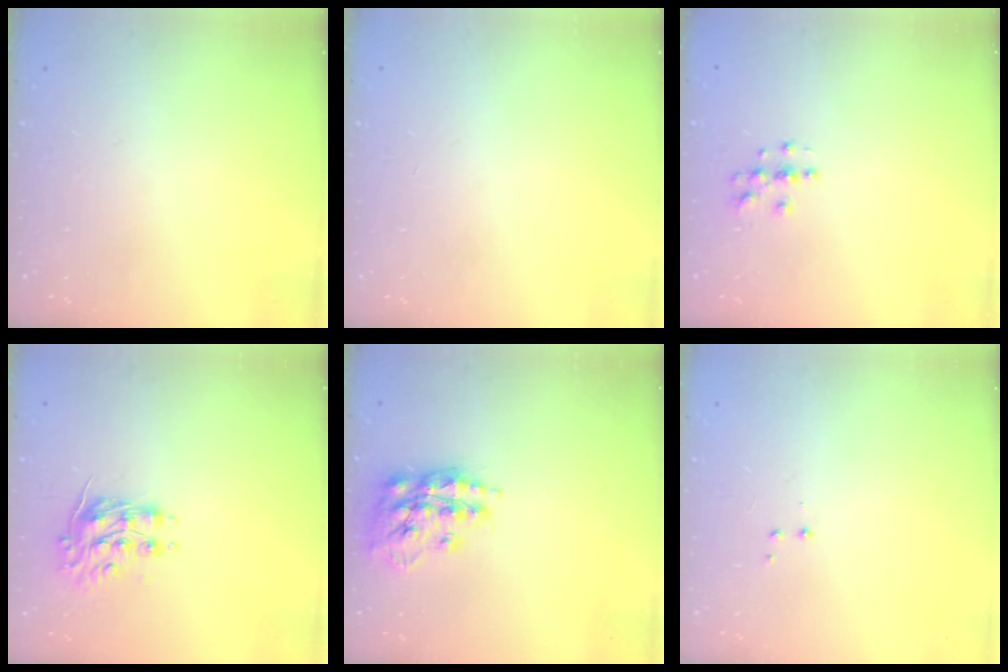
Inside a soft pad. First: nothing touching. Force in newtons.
{"total": 0.0}
{"total": 4.6, "press": 4.6, "slide": 0.3}
{"total": 9.2, "press": 9.2, "slide": 0.4}
{"total": 15.3, "press": 15.2, "slide": 1.4}
{"total": 3.0, "press": 2.9, "slide": 0.7}